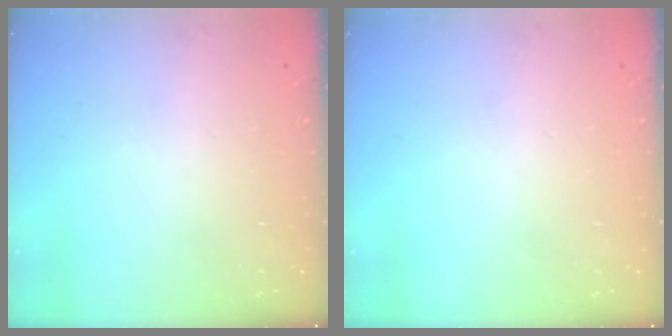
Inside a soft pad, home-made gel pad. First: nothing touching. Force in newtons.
{"total": 0.0}